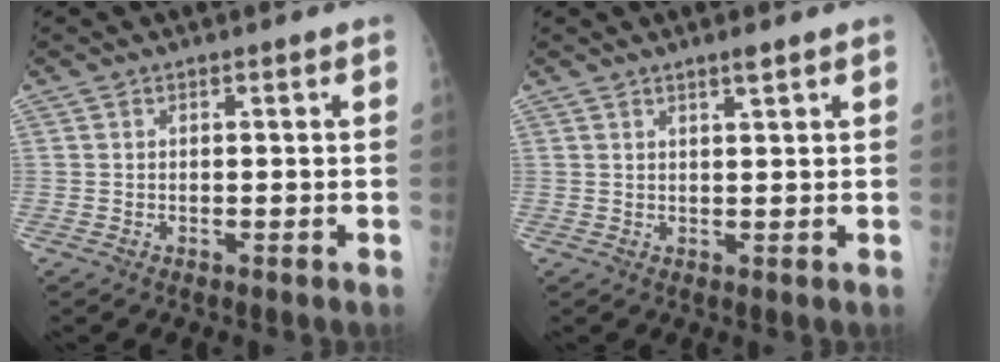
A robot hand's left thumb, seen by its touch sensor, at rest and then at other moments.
{"total": 2.0, "force": [1.4, 0.2, 1.4], "torque": [-0.022, -0.010, 0.025]}